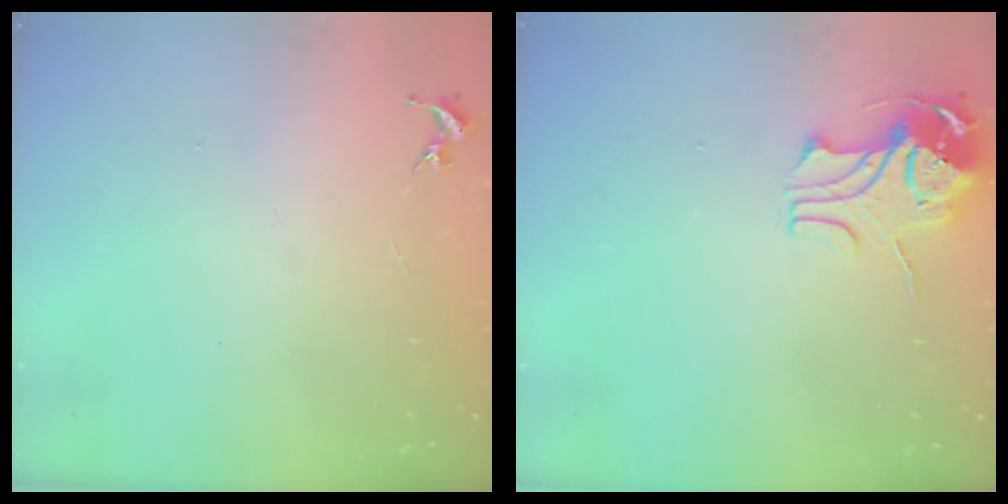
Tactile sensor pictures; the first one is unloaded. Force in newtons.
{"total": 9.0, "press": 8.9, "slide": 1.3}